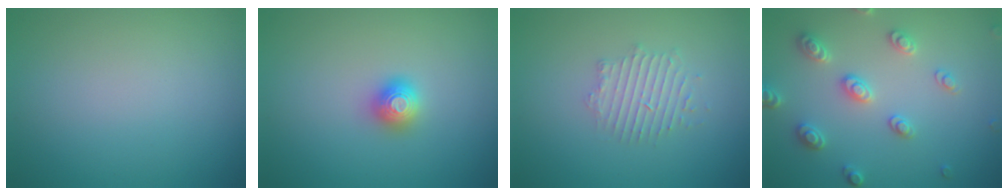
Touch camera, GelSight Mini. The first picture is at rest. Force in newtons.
{"total": 2.0, "press": 2.0, "slide": 0.2}
{"total": 2.4, "press": 2.4, "slide": 0.3}
{"total": 3.5, "press": 3.2, "slide": 1.3}